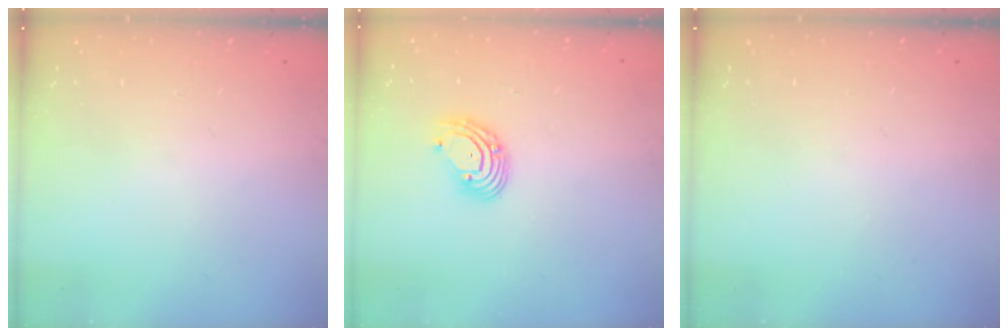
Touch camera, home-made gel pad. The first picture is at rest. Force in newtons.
{"total": 6.5, "press": 6.4, "slide": 0.8}
{"total": 0.0}